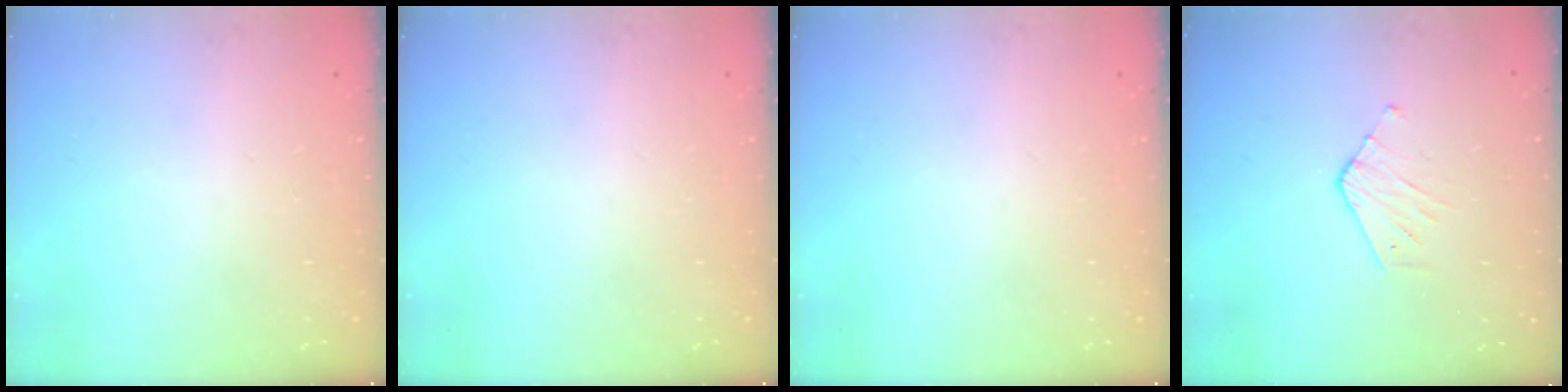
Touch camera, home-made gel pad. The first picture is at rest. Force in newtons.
{"total": 0.0}
{"total": 0.0}
{"total": 3.4, "press": 3.4, "slide": 0.3}